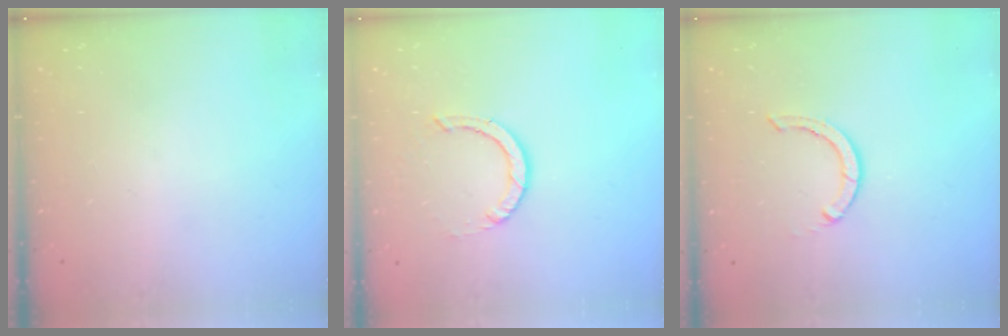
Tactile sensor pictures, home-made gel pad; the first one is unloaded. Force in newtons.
{"total": 3.6, "press": 3.6, "slide": 0.3}
{"total": 2.9, "press": 2.9, "slide": 0.1}